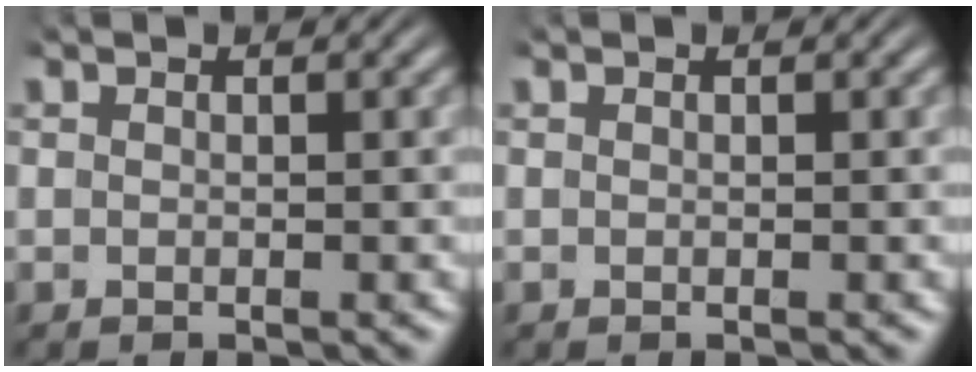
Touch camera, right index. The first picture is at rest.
{"total": 0.0}